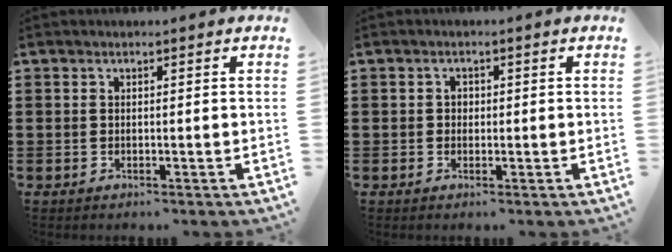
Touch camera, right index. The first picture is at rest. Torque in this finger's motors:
{"motor_torque": [-0.07, 0.16, 0.11, 0.02]}